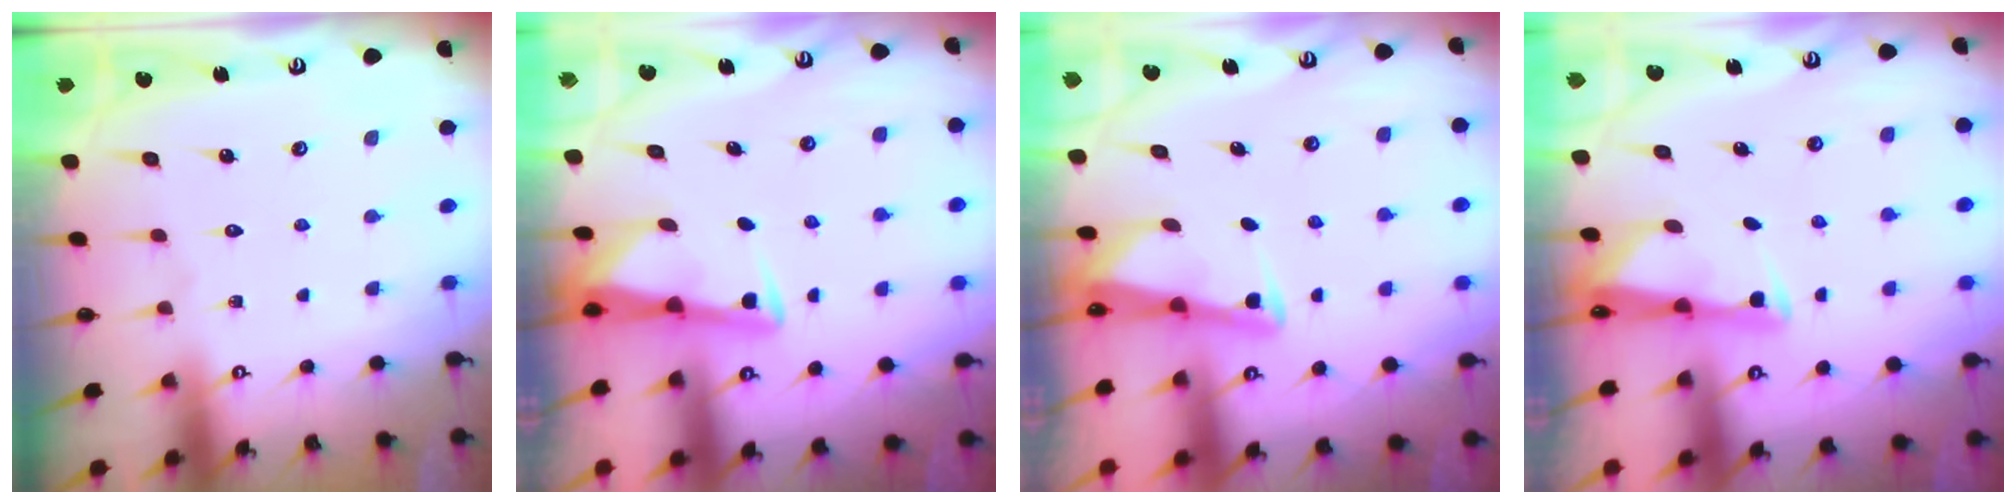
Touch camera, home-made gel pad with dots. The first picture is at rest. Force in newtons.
{"total": 3.0, "press": 2.9, "slide": 0.4}
{"total": 2.8, "press": 2.8, "slide": 0.2}
{"total": 2.6, "press": 2.6, "slide": 0.4}